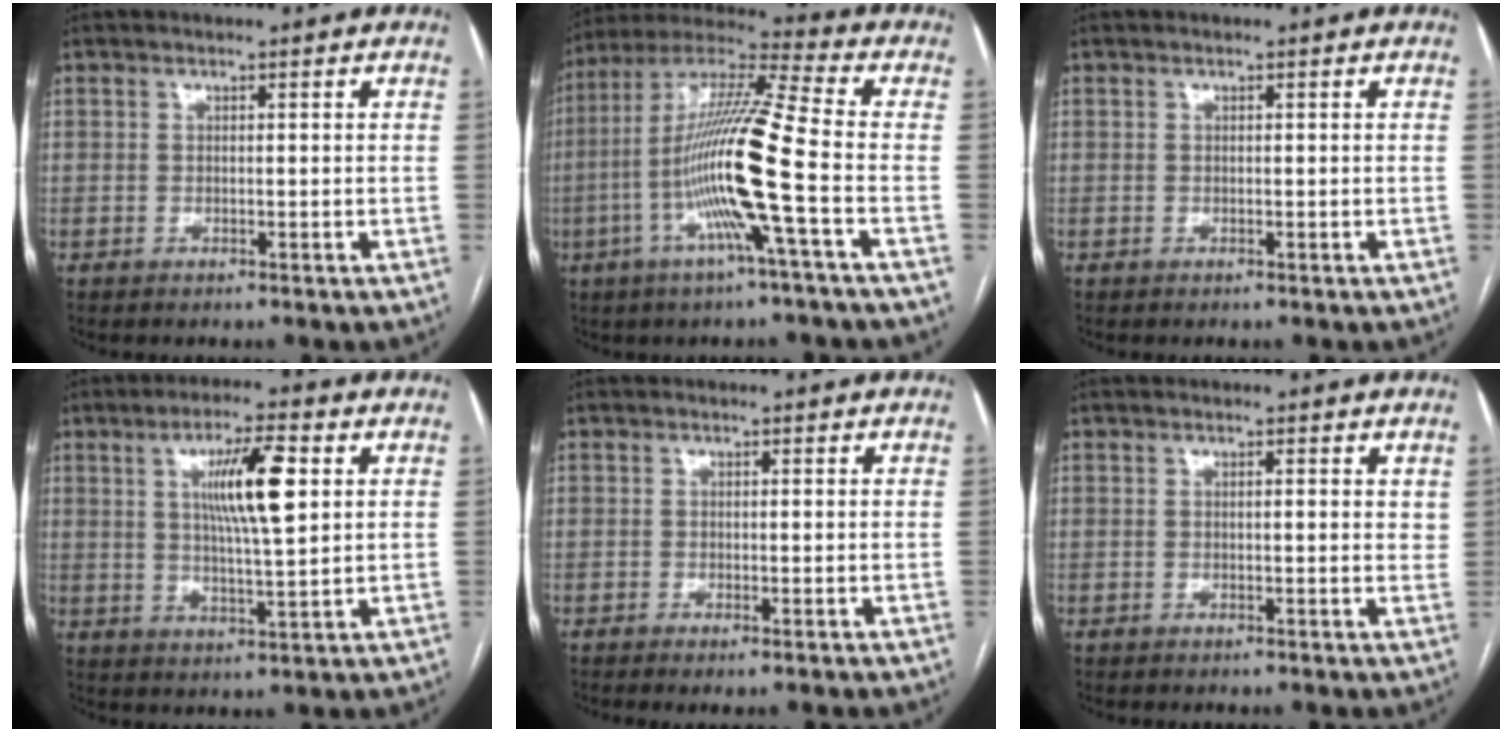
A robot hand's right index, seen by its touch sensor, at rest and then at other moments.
{"total": 16.0, "force": [-4.2, -1.0, 15.4], "torque": [-0.300, -0.002, -0.091]}
{"total": 0.0}
{"total": 10.0, "force": [2.8, 1.1, 9.5], "torque": [-0.163, 0.003, 0.049]}
{"total": 1.4, "force": [-0.4, 0.2, 1.3], "torque": [-0.021, -0.004, -0.002]}
{"total": 1.6, "force": [0.9, 0.5, 1.3], "torque": [-0.016, 0.000, 0.008]}